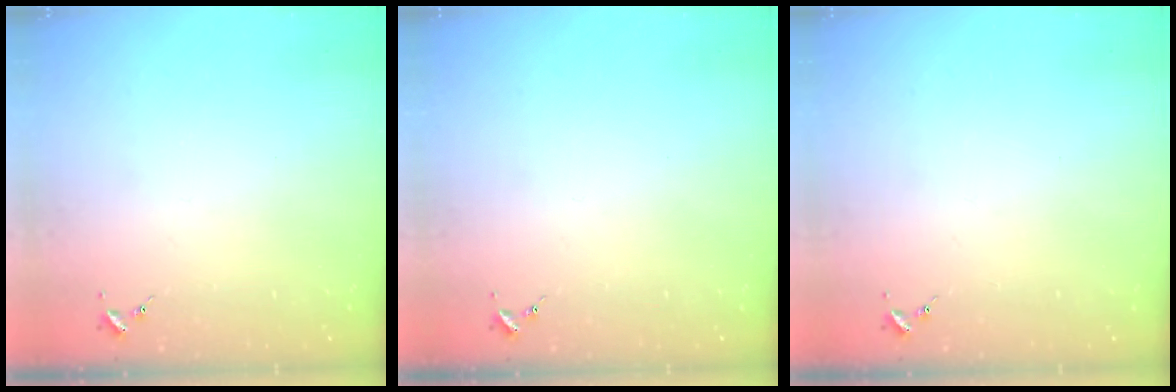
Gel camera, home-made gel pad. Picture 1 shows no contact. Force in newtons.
{"total": 0.0}
{"total": 0.0}